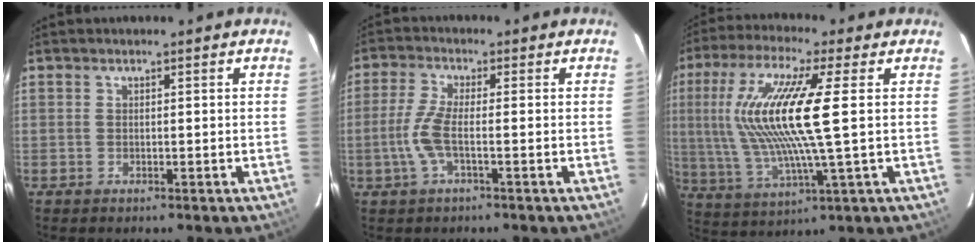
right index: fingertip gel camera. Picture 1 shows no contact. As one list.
[{"total": 5.7, "force": [-1.6, 0.8, 5.4], "torque": [-0.126, -0.001, -0.032]}, {"total": 16.8, "force": [2.4, 1.6, 16.6], "torque": [-0.324, 0.000, 0.051]}]